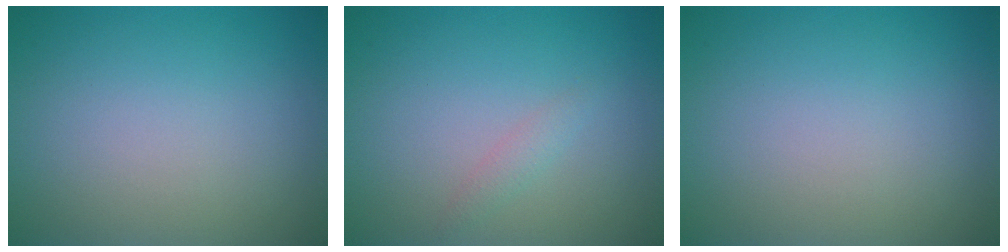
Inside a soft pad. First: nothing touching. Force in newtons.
{"total": 0.9, "press": 0.9, "slide": 0.0}
{"total": 0.0}